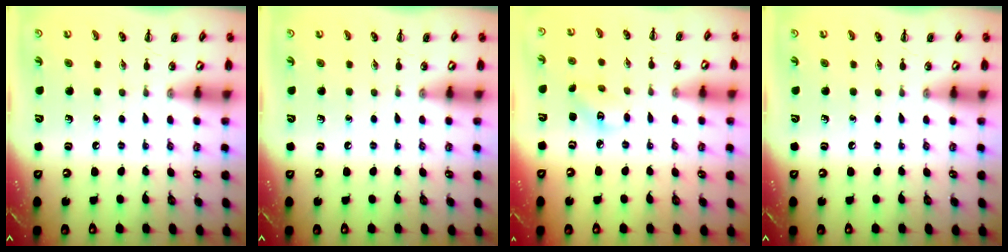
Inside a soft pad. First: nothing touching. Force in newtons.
{"total": 0.0}
{"total": 3.7, "press": 3.6, "slide": 0.6}
{"total": 0.0}